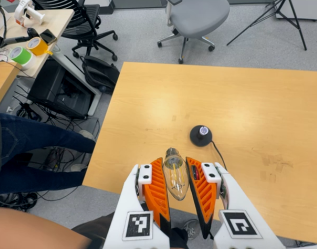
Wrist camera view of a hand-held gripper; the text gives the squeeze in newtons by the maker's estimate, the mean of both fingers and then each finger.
{"total": 12.8, "left": 13.7, "right": 11.9}